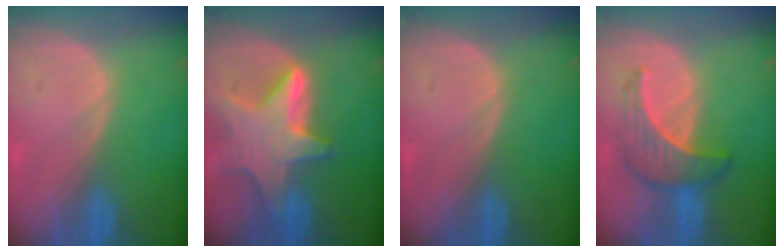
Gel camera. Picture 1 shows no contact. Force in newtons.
{"total": 9.0, "press": 9.0, "slide": 0.6}
{"total": 0.0}
{"total": 6.6, "press": 6.4, "slide": 1.7}